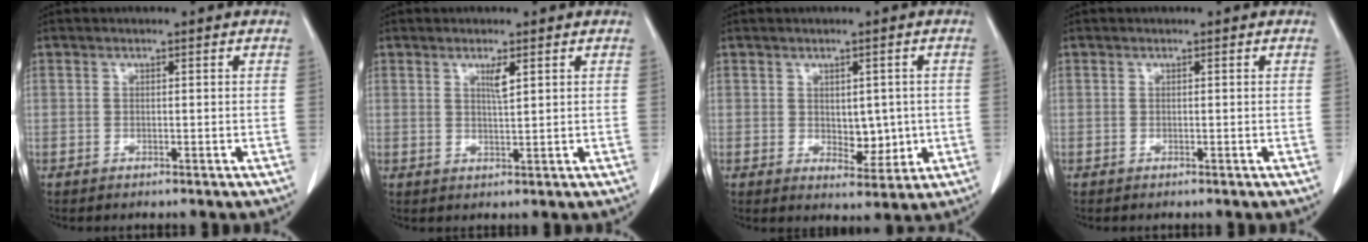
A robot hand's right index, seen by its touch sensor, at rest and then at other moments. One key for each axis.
{"total": 2.2, "fx": 1.1, "fy": 0.1, "fz": 1.9, "tx": -0.038, "ty": -0.005, "tz": 0.021}
{"total": 4.8, "fx": 0.0, "fy": 2.8, "fz": 3.9, "tx": -0.042, "ty": -0.002, "tz": 0.015}
{"total": 0.0}